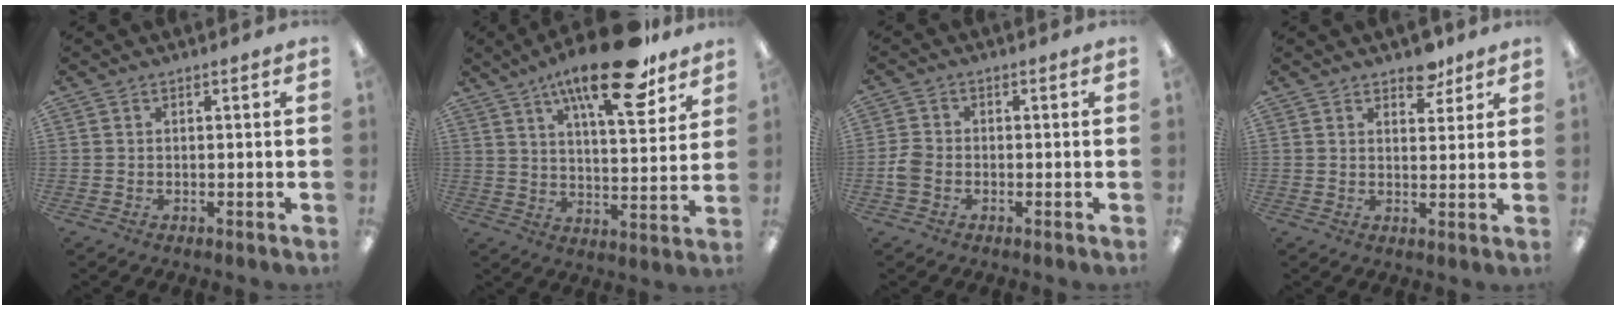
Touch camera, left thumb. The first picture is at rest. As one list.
[{"total": 19.8, "force": [12.9, 6.1, 13.8], "torque": [-0.210, -0.063, 0.202]}, {"total": 3.9, "force": [-1.2, 2.9, 2.3], "torque": [-0.043, 0.007, -0.021]}, {"total": 5.6, "force": [4.4, 2.7, 2.0], "torque": [-0.007, -0.024, 0.076]}]